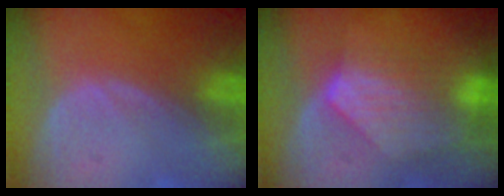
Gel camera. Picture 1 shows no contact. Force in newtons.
{"total": 7.4, "press": 7.2, "slide": 1.6}